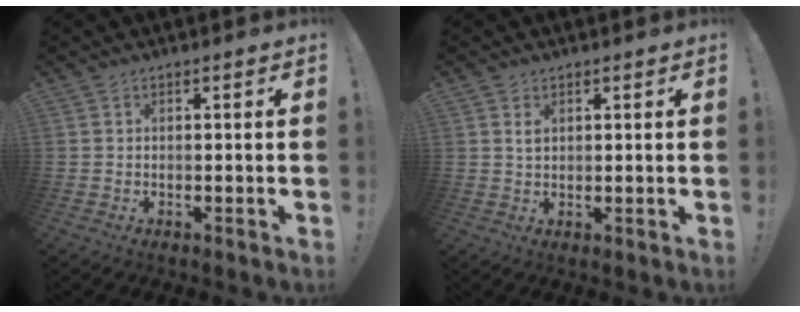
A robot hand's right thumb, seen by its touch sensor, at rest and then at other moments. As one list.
[{"total": 1.8, "force": [1.1, 1.1, 0.9], "torque": [-0.011, -0.002, 0.018]}]